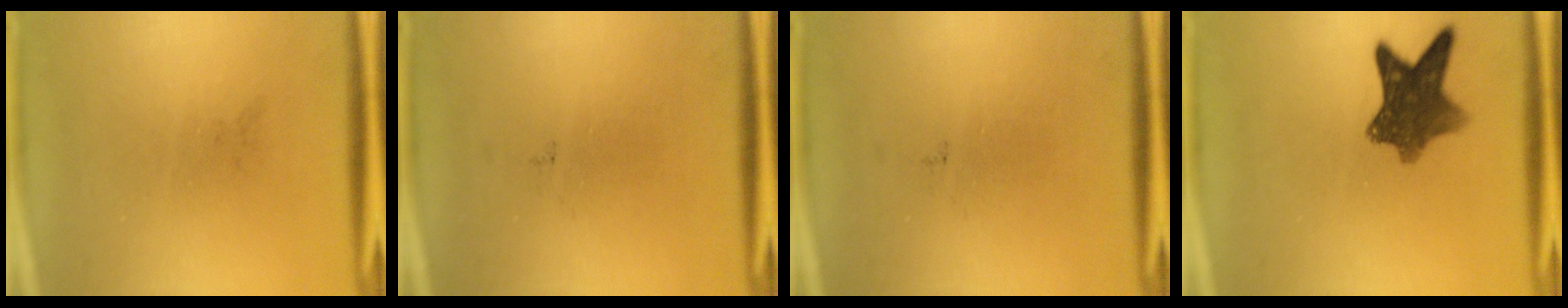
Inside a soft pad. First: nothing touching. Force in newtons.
{"total": 0.0}
{"total": 0.0}
{"total": 8.6}